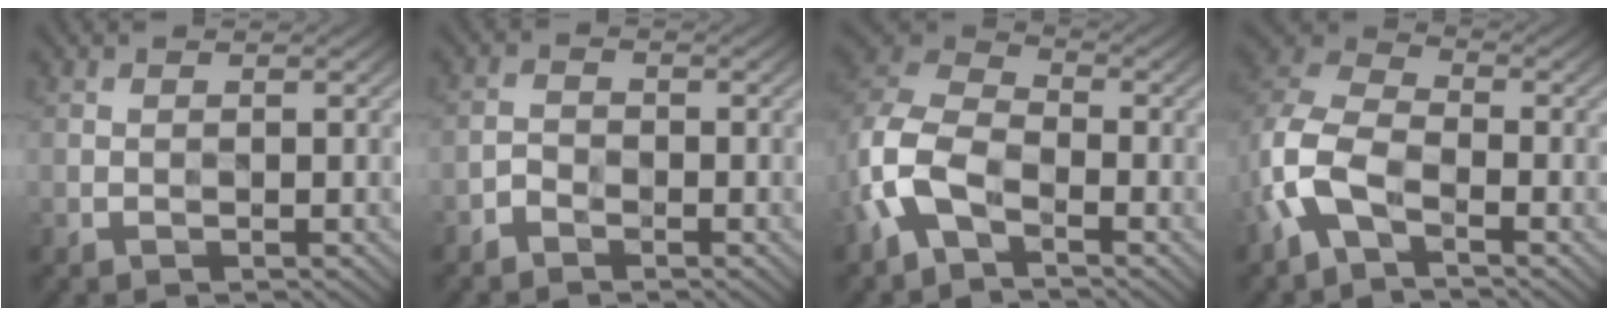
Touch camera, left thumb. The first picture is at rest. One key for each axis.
{"total": 2.3, "fx": -2.0, "fy": 1.1, "fz": 0.4, "tx": -0.006, "ty": 0.003, "tz": -0.045}
{"total": 10.1, "fx": -3.8, "fy": 6.4, "fz": 6.9, "tx": -0.172, "ty": 0.004, "tz": -0.092}
{"total": 9.0, "fx": -3.5, "fy": 5.4, "fz": 6.3, "tx": -0.158, "ty": 0.006, "tz": -0.088}